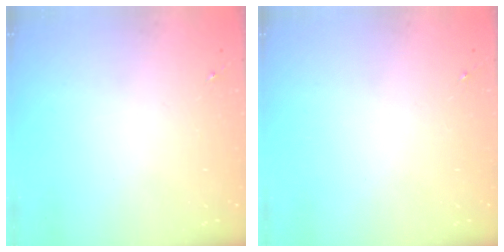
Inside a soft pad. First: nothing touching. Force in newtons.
{"total": 0.0}